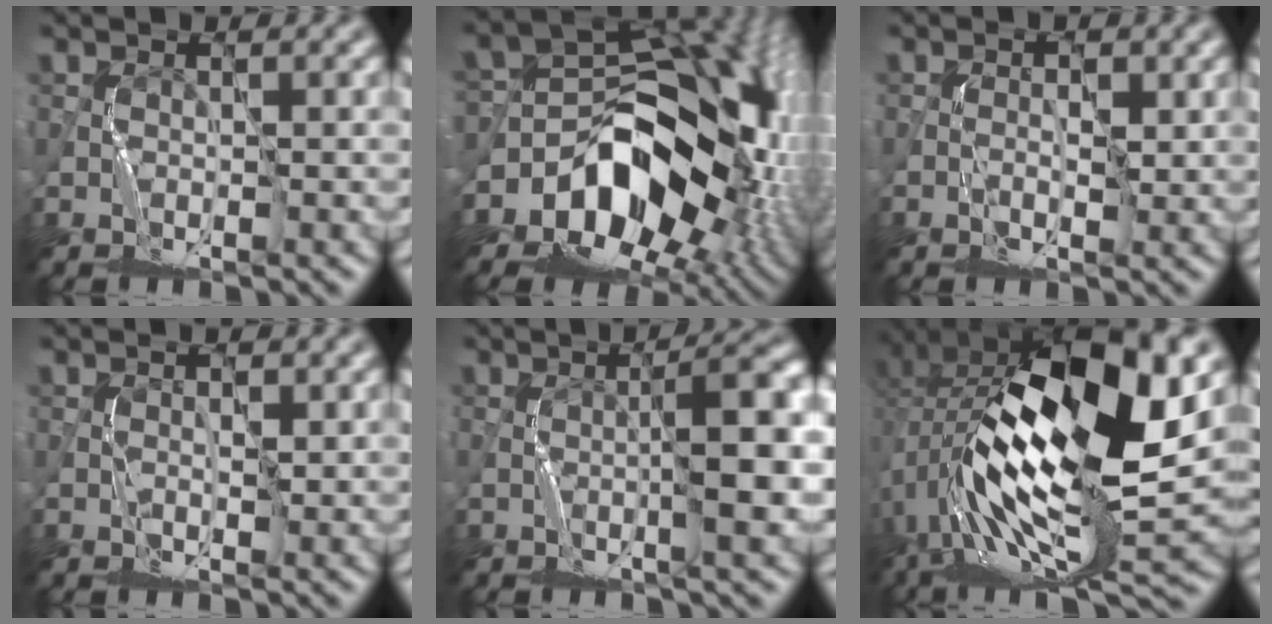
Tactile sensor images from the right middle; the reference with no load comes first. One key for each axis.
{"total": 14.5, "fx": -3.3, "fy": 10.1, "fz": 9.8, "tx": -0.130, "ty": 0.003, "tz": -0.058}
{"total": 1.4, "fx": 0.0, "fy": 0.7, "fz": 1.2, "tx": -0.018, "ty": 0.000, "tz": 0.000}
{"total": 0.8, "fx": 0.1, "fy": 0.3, "fz": 0.8, "tx": -0.011, "ty": 0.002, "tz": 0.001}
{"total": 5.5, "fx": -1.0, "fy": 0.8, "fz": 5.3, "tx": -0.080, "ty": 0.012, "tz": -0.016}
{"total": 17.9, "fx": 0.8, "fy": 7.0, "fz": 16.4, "tx": -0.311, "ty": 0.009, "tz": 0.013}